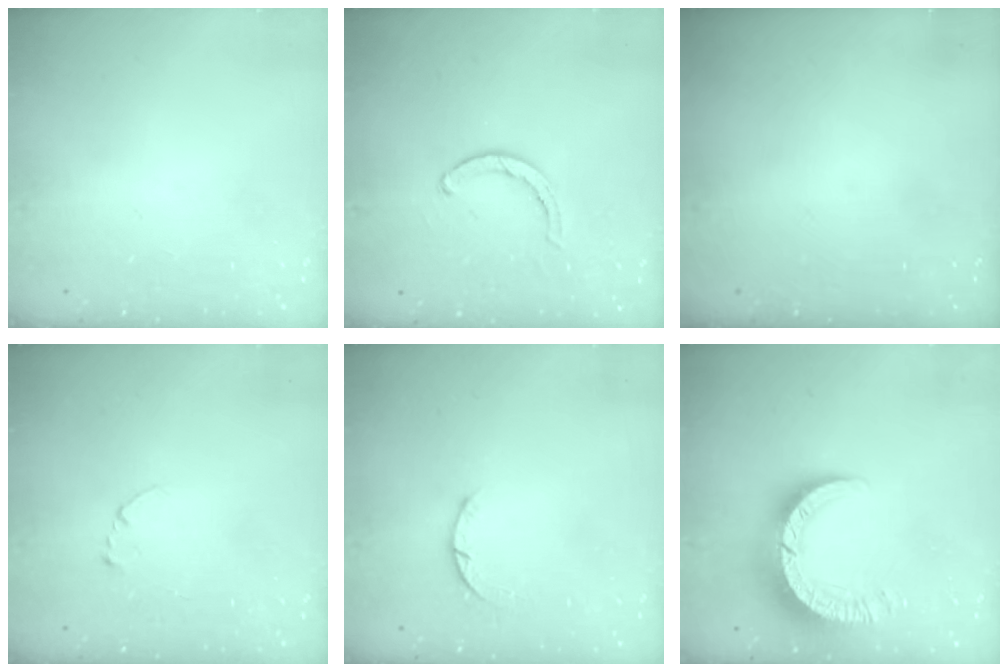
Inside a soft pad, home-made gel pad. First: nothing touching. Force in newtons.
{"total": 2.8, "press": 2.8, "slide": 0.2}
{"total": 0.0}
{"total": 2.7, "press": 2.7, "slide": 0.3}
{"total": 1.2, "press": 1.2, "slide": 0.3}
{"total": 9.3, "press": 9.2, "slide": 1.1}